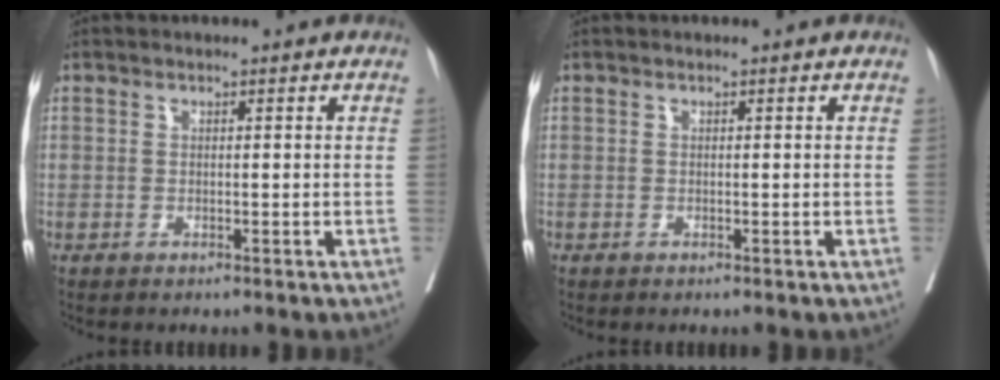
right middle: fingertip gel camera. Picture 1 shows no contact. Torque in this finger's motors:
{"motor_torque": [0.77, -0.76, 0.07, 0.03]}